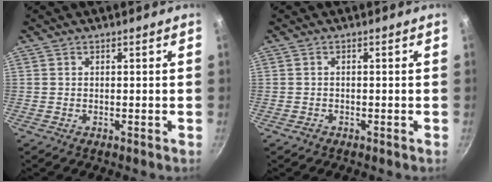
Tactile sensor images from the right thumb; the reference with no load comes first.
{"total": 0.8, "force": [-0.6, 0.5, 0.2], "torque": [-0.009, 0.007, -0.009]}